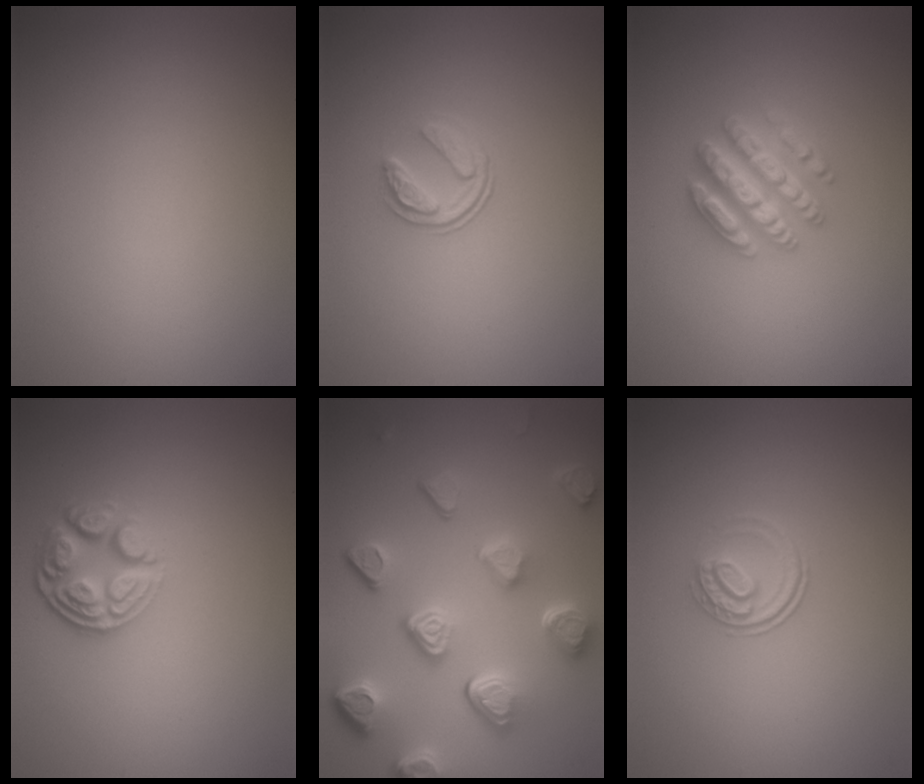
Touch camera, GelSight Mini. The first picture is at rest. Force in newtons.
{"total": 1.9, "press": 1.3, "slide": 1.4}
{"total": 4.5, "press": 4.4, "slide": 0.8}
{"total": 4.3, "press": 3.2, "slide": 2.7}
{"total": 7.7, "press": 5.7, "slide": 5.3}
{"total": 2.0, "press": 1.4, "slide": 1.3}